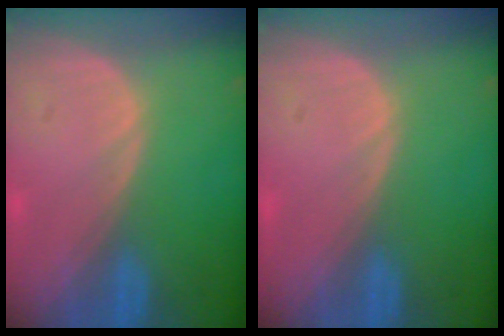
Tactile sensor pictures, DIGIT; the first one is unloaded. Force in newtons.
{"total": 0.0}